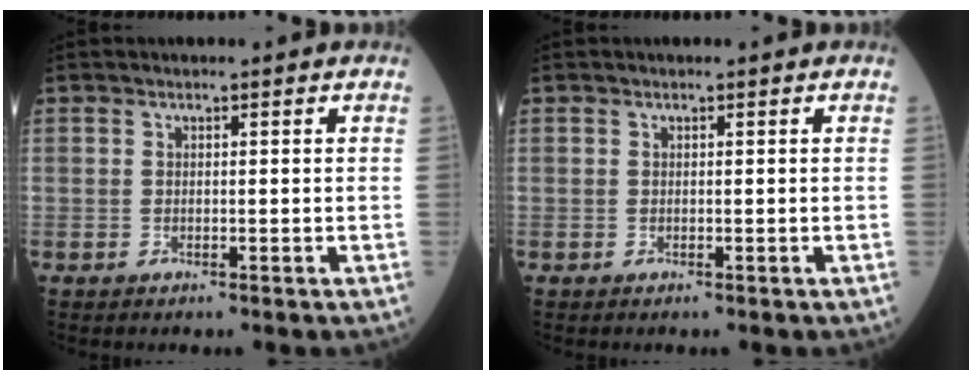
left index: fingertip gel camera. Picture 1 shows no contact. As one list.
[{"total": 0.0}]